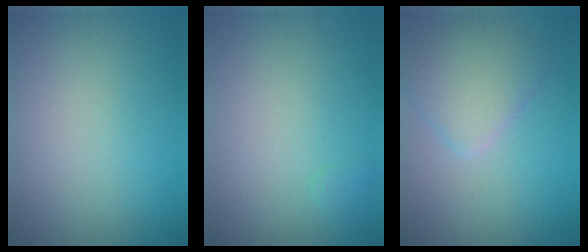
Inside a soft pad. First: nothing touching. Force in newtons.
{"total": 0.6, "press": 0.6, "slide": 0.0}
{"total": 3.8, "press": 3.8, "slide": 0.2}